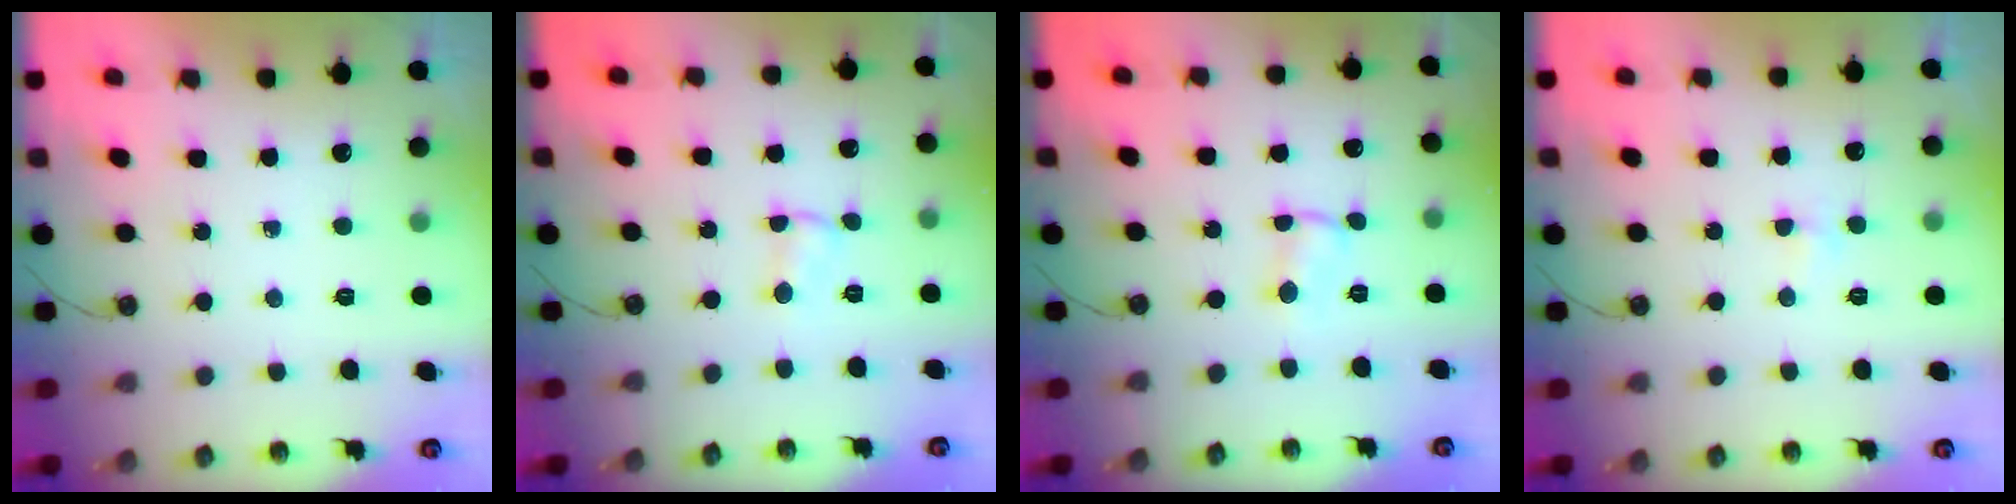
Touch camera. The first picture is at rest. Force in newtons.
{"total": 1.0, "press": 0.9, "slide": 0.5}
{"total": 1.0, "press": 1.0, "slide": 0.2}
{"total": 3.1, "press": 3.0, "slide": 0.5}